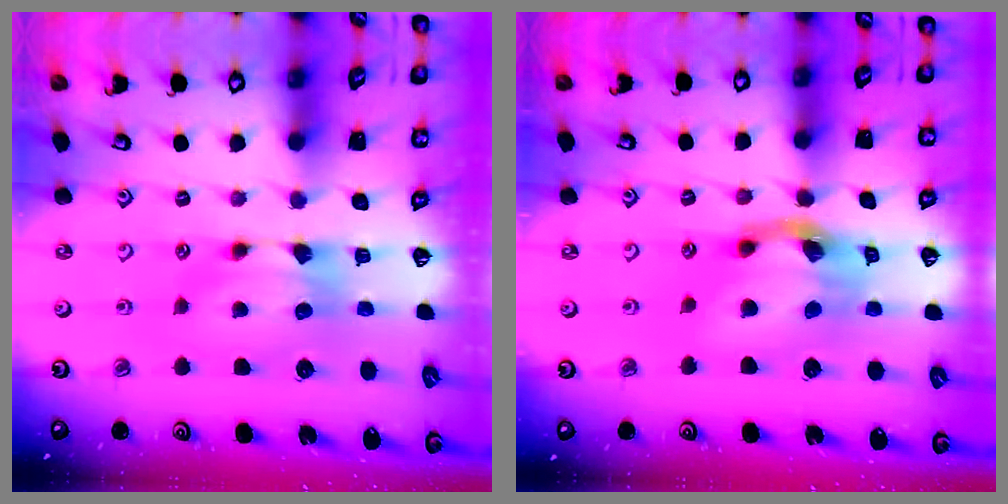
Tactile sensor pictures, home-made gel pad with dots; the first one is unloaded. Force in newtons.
{"total": 7.4, "press": 7.0, "slide": 2.3}